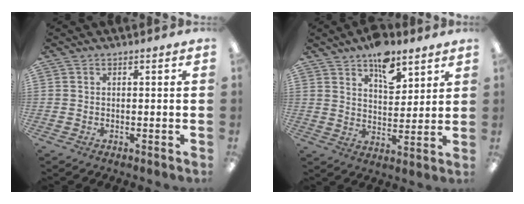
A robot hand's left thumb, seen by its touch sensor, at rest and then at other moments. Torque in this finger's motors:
{"motor_torque": [0.97, 0.56, 1.33, -0.75, 0.05]}